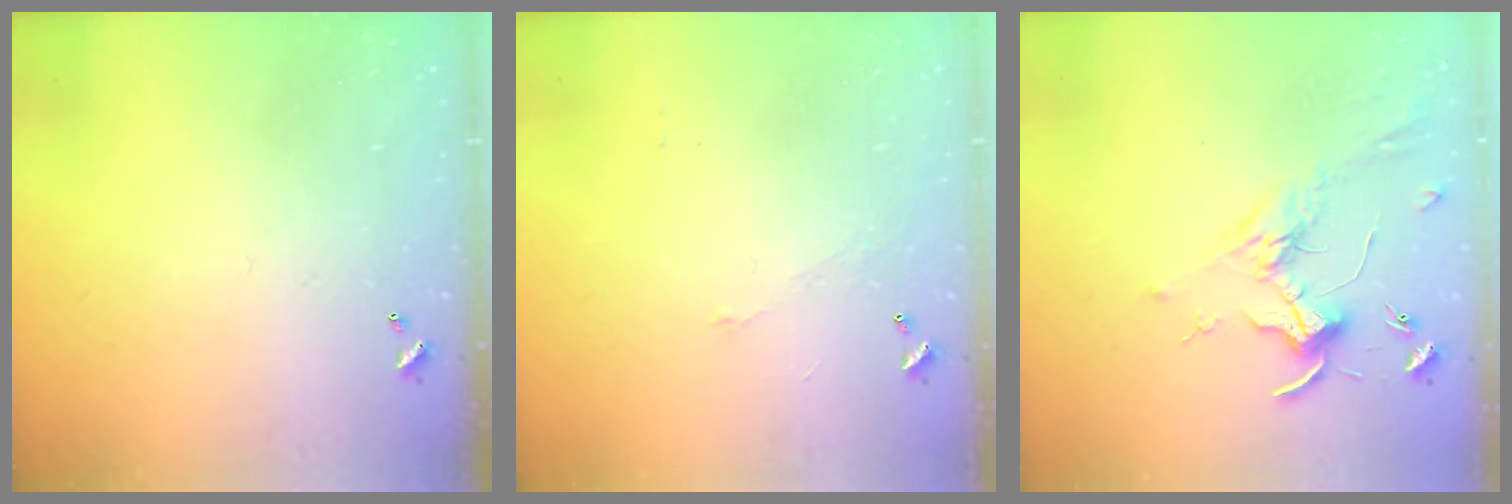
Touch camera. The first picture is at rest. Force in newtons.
{"total": 0.0}
{"total": 1.7, "press": 1.5, "slide": 0.7}